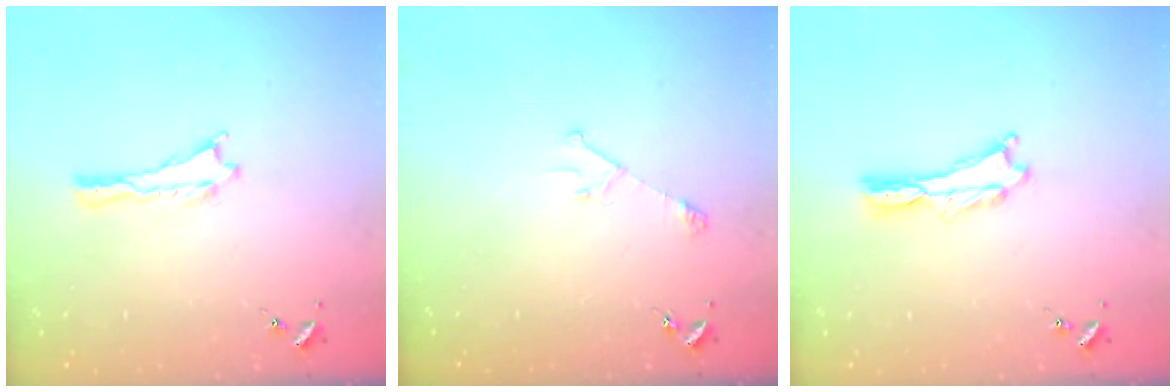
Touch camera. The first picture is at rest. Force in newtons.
{"total": 3.2, "press": 3.2, "slide": 0.3}
{"total": 0.0}